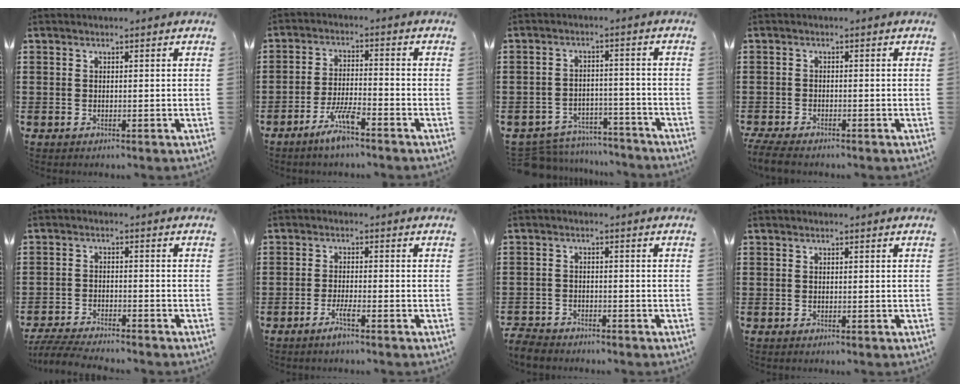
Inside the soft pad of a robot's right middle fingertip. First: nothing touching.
{"total": 5.7, "force": [-4.0, 0.8, 4.0], "torque": [-0.084, -0.003, -0.075]}
{"total": 6.0, "force": [-5.9, 1.0, 0.6], "torque": [-0.019, 0.011, -0.120]}
{"total": 2.5, "force": [-2.3, 0.2, 0.9], "torque": [-0.037, -0.006, -0.053]}
{"total": 4.4, "force": [-4.2, 0.1, 1.2], "torque": [-0.034, -0.009, -0.087]}
{"total": 2.7, "force": [-1.7, 0.1, 2.1], "torque": [-0.045, -0.004, -0.032]}
{"total": 3.1, "force": [-3.0, 0.5, 0.1], "torque": [-0.014, -0.002, -0.067]}
{"total": 0.0}